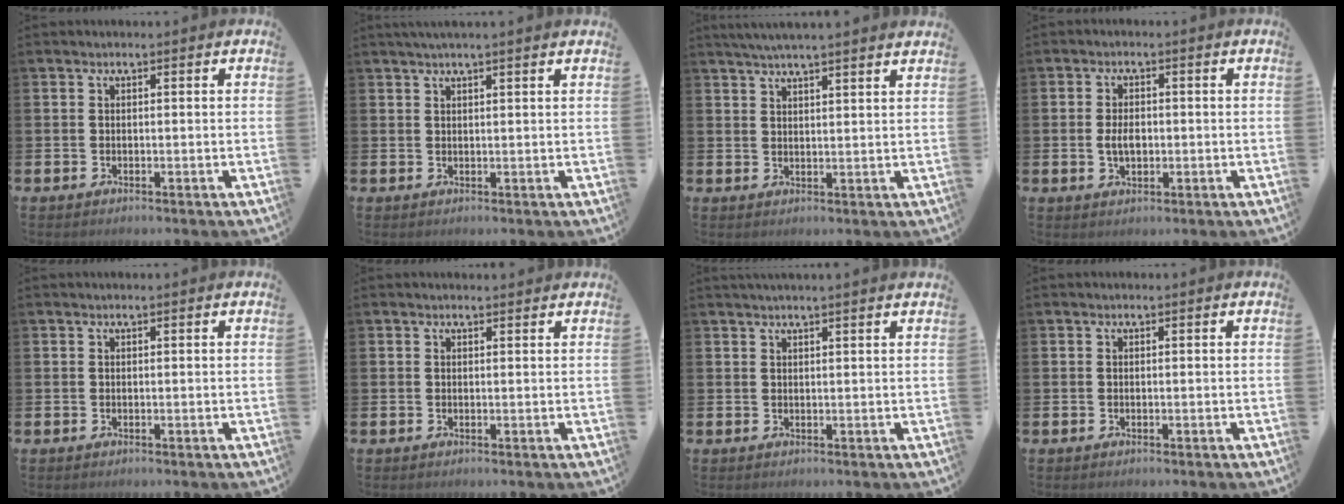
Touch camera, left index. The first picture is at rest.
{"total": 1.8, "force": [1.5, -0.2, 1.0], "torque": [-0.024, 0.003, 0.029]}
{"total": 4.0, "force": [3.8, -0.6, 1.1], "torque": [-0.035, -0.007, 0.071]}
{"total": 3.0, "force": [-0.1, 1.8, 2.4], "torque": [-0.032, 0.000, -0.006]}
{"total": 0.0}
{"total": 0.6, "force": [0.6, 0.1, 0.2], "torque": [0.009, -0.004, 0.008]}
{"total": 1.5, "force": [1.3, -0.3, 0.5], "torque": [-0.004, -0.004, 0.024]}
{"total": 0.0}